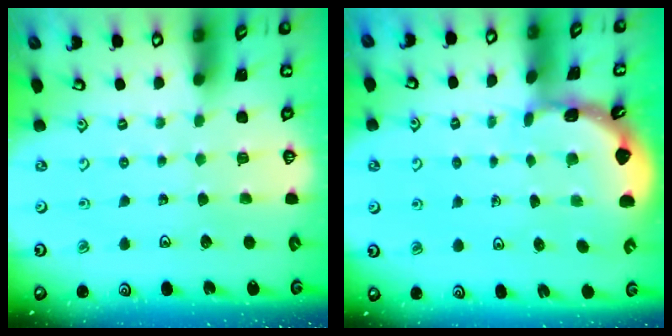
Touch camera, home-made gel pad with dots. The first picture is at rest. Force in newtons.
{"total": 1.6, "press": 1.6, "slide": 0.1}